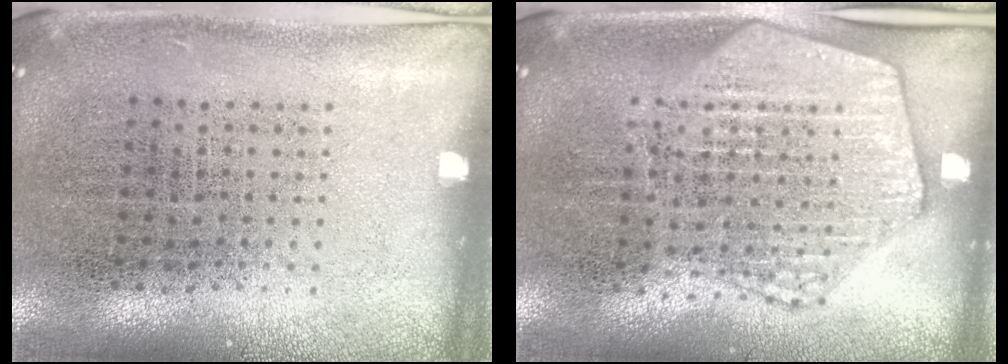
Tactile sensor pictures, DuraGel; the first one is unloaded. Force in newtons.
{"total": 1.9, "press": 1.8, "slide": 0.7}